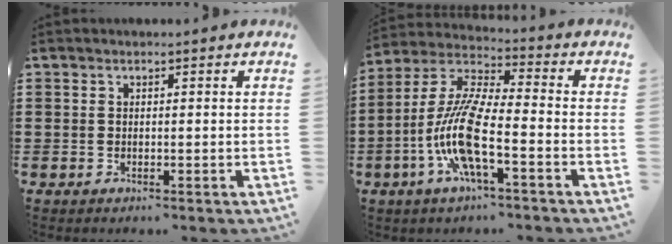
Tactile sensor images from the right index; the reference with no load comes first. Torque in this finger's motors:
{"motor_torque": [1.90, 0.24, 1.05, 0.21]}